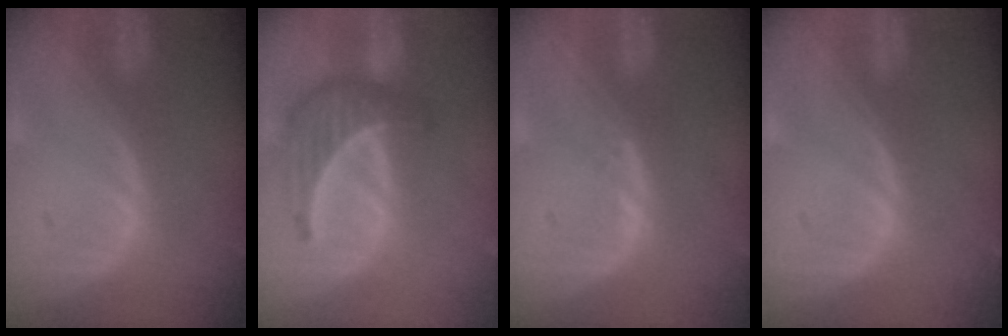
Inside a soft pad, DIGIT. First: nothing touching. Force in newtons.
{"total": 6.4, "press": 6.3, "slide": 0.7}
{"total": 0.7, "press": 0.7, "slide": 0.1}
{"total": 0.0}